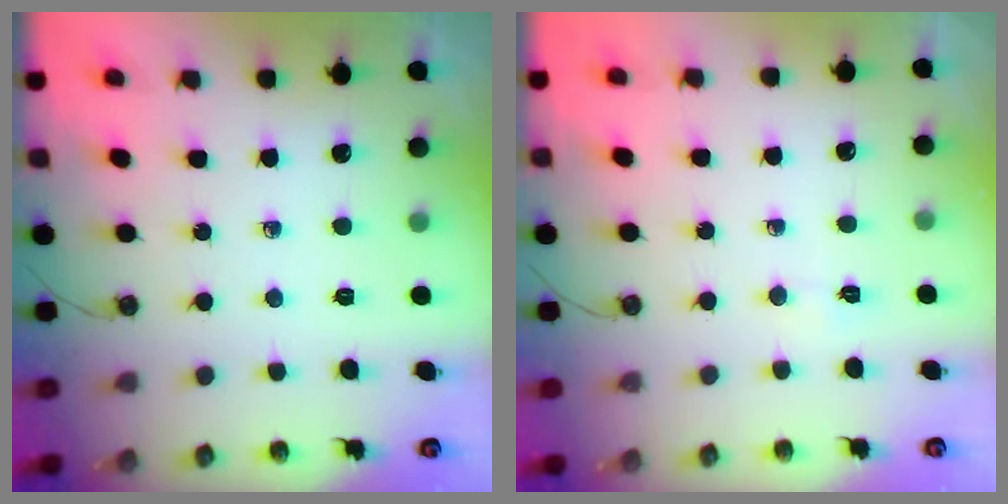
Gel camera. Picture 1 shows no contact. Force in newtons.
{"total": 2.9, "press": 2.6, "slide": 1.4}